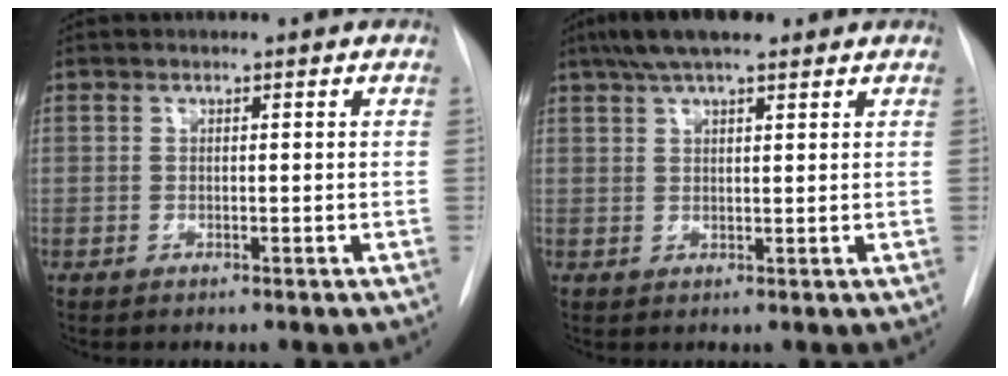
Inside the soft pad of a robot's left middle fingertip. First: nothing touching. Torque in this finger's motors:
{"motor_torque": [0.52, -0.49, 0.24, 0.01]}